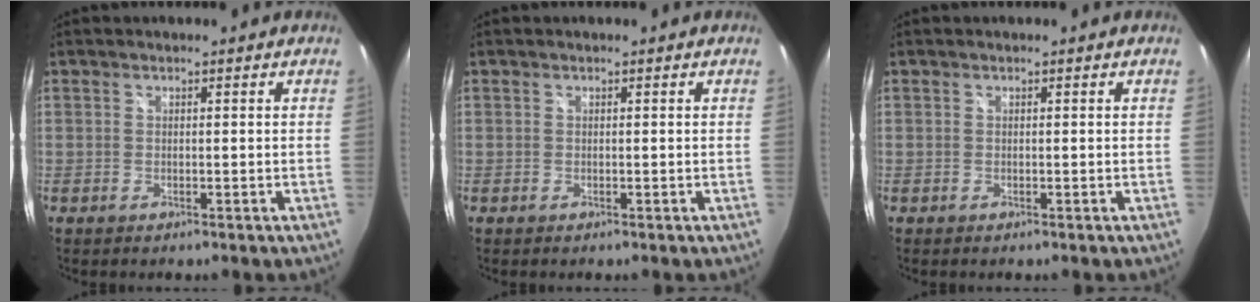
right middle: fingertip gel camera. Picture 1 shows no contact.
{"total": 0.0}
{"total": 0.0}